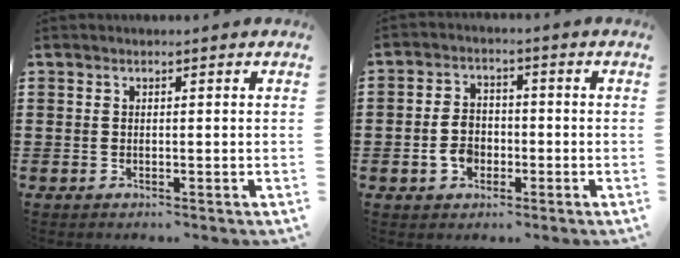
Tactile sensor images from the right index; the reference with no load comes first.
{"total": 4.9, "force": [-1.4, 3.7, 2.9], "torque": [-0.072, 0.004, -0.031]}